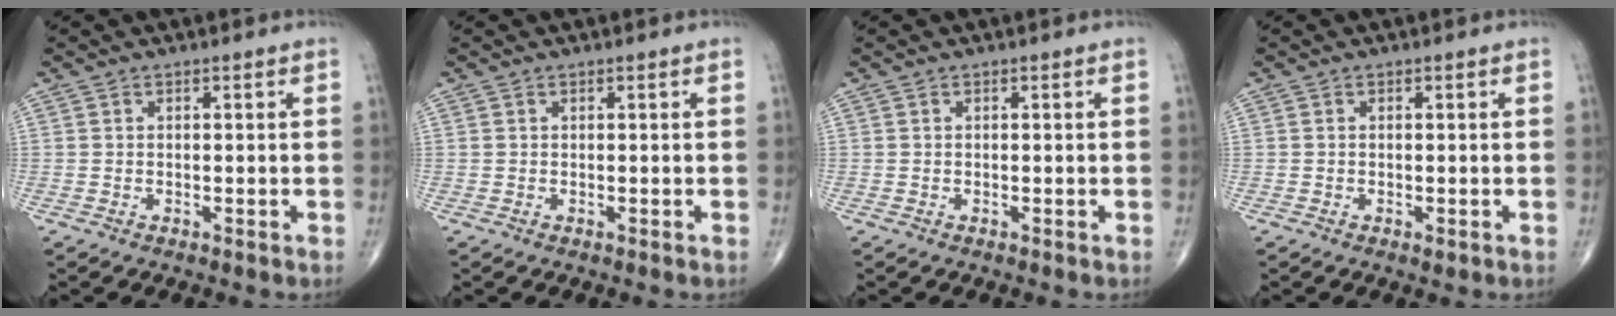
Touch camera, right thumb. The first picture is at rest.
{"total": 0.0}
{"total": 0.0}
{"total": 1.0, "force": [-0.2, 0.4, 0.8], "torque": [-0.012, -0.003, -0.001]}